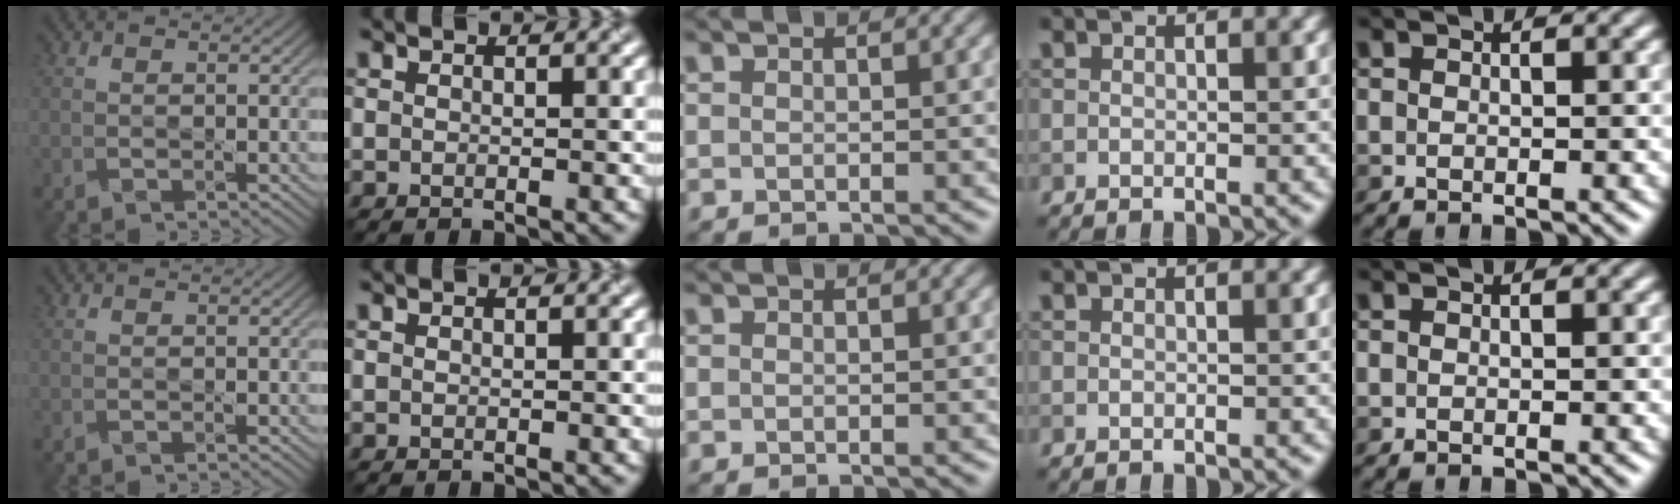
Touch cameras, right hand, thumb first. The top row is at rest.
{}